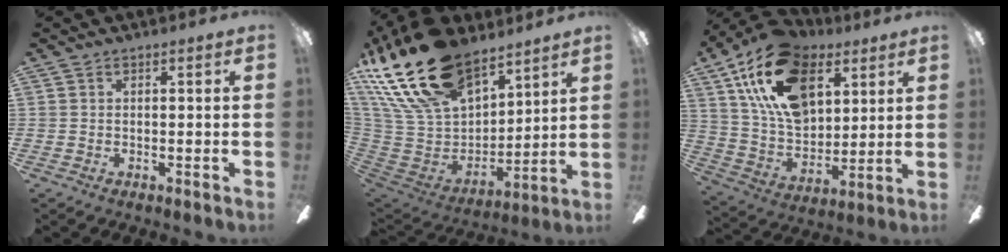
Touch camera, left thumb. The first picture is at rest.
{"total": 27.2, "force": [18.8, 13.4, 14.4], "torque": [-0.296, -0.109, 0.345]}
{"total": 21.9, "force": [11.2, 13.1, 13.6], "torque": [-0.254, -0.037, 0.203]}